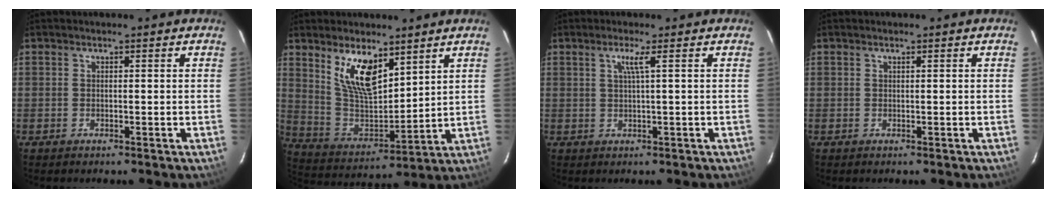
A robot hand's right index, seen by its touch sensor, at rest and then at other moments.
{"total": 12.4, "force": [7.3, 5.3, 8.4], "torque": [-0.158, -0.002, 0.154]}
{"total": 2.2, "force": [0.8, -0.7, 1.9], "torque": [-0.034, -0.002, 0.017]}
{"total": 0.0}